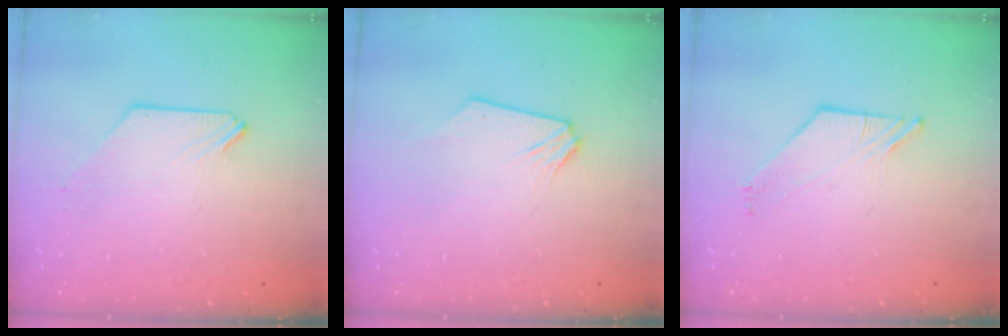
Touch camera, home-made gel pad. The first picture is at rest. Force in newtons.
{"total": 0.0}
{"total": 3.4, "press": 3.4, "slide": 0.3}